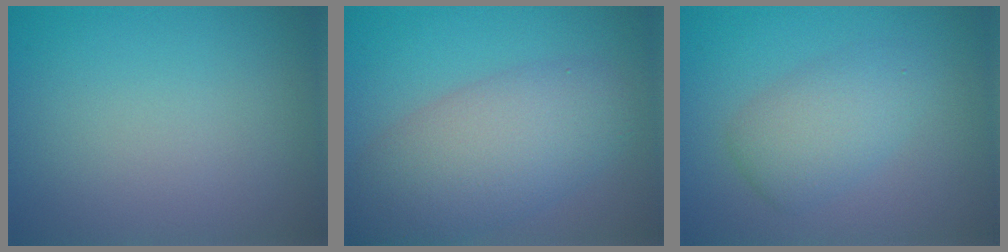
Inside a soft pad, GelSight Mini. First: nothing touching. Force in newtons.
{"total": 7.0, "press": 7.0, "slide": 0.4}
{"total": 3.5, "press": 3.5, "slide": 0.1}